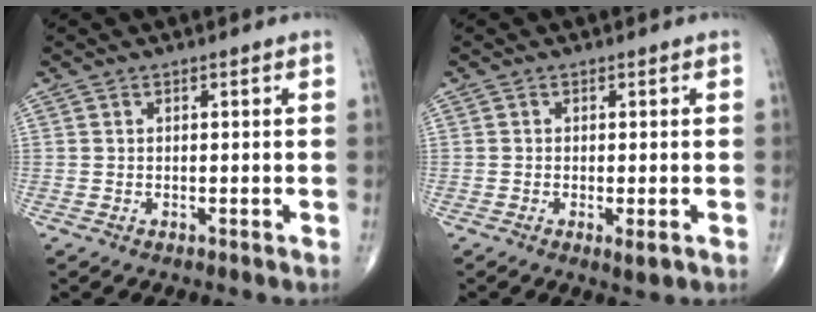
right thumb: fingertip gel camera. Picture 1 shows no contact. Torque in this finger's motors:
{"motor_torque": [-0.16, 0.19, -0.15, -0.08, 0.01]}